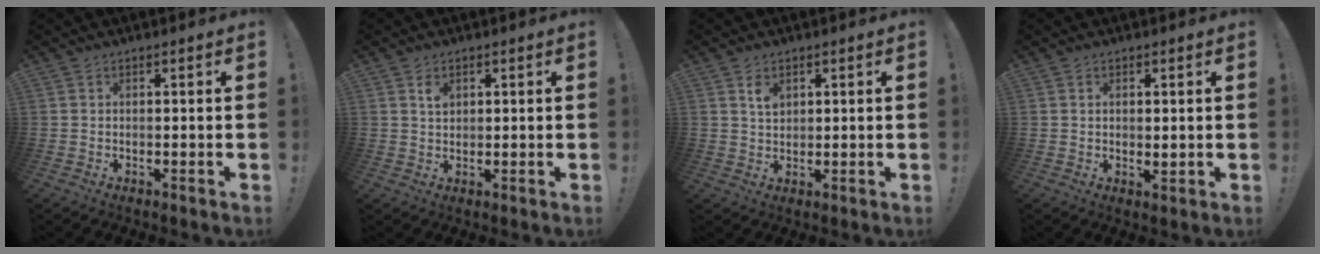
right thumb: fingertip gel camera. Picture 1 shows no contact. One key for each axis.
{"total": 2.6, "fx": 1.4, "fy": 1.7, "fz": 1.4, "tx": -0.008, "ty": -0.009, "tz": 0.020}
{"total": 4.0, "fx": 2.2, "fy": 2.7, "fz": 2.0, "tx": -0.013, "ty": -0.015, "tz": 0.035}
{"total": 1.4, "fx": 0.7, "fy": 0.9, "fz": 0.8, "tx": 0.000, "ty": -0.007, "tz": 0.010}